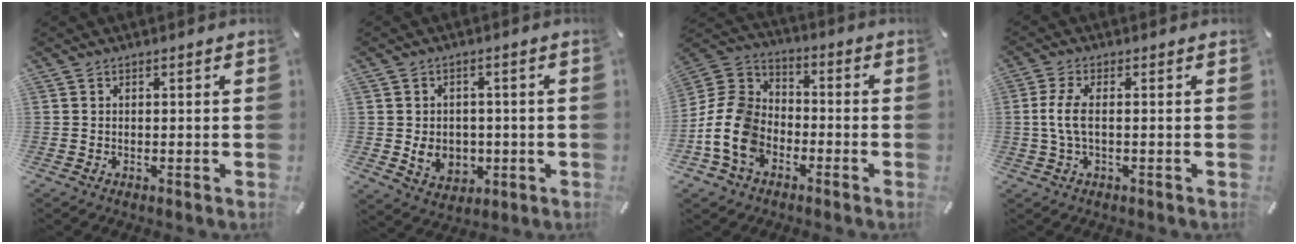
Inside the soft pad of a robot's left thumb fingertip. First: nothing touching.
{"total": 6.8, "force": [-1.0, 5.9, 3.2], "torque": [-0.056, 0.000, -0.018]}
{"total": 13.7, "force": [-5.8, 10.4, 6.6], "torque": [-0.159, 0.033, -0.106]}
{"total": 5.3, "force": [-0.2, 1.6, 5.0], "torque": [-0.119, -0.009, -0.011]}